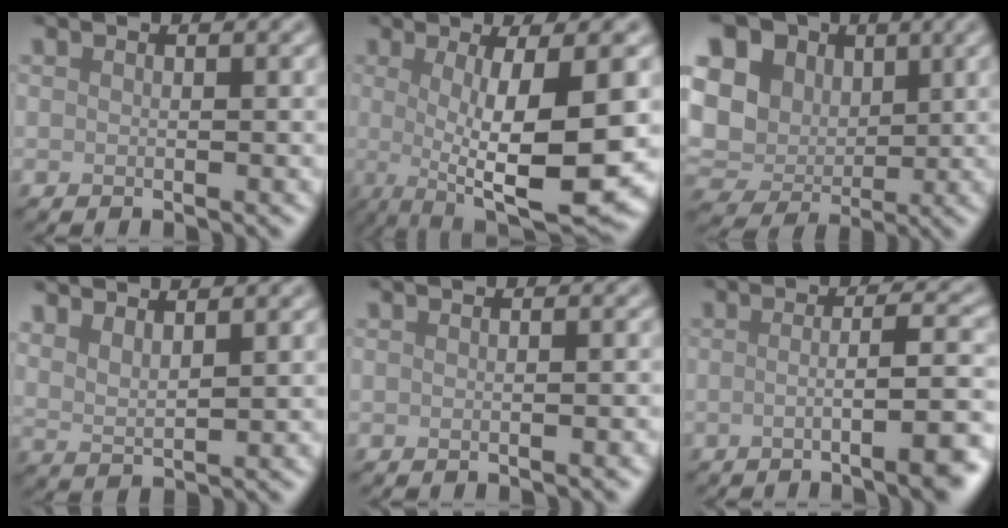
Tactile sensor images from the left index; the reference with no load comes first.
{"total": 12.0, "force": [-0.9, 2.8, 11.6], "torque": [-0.159, -0.010, -0.011]}
{"total": 13.0, "force": [3.0, 10.6, 7.0], "torque": [-0.164, 0.026, 0.043]}
{"total": 2.7, "force": [2.3, 0.6, 1.1], "torque": [-0.018, -0.002, 0.047]}
{"total": 1.1, "force": [-0.3, 0.3, 1.0], "torque": [-0.007, 0.003, -0.005]}
{"total": 8.3, "force": [-2.3, 2.0, 7.8], "torque": [-0.083, 0.002, -0.035]}